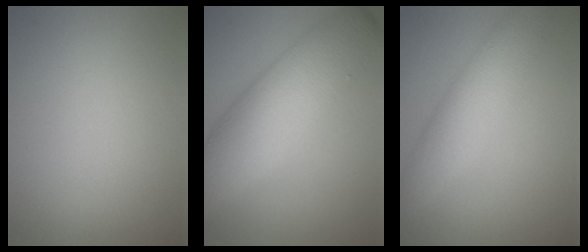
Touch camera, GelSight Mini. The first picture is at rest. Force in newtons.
{"total": 8.5, "press": 8.5, "slide": 0.1}
{"total": 4.5, "press": 4.5, "slide": 0.1}